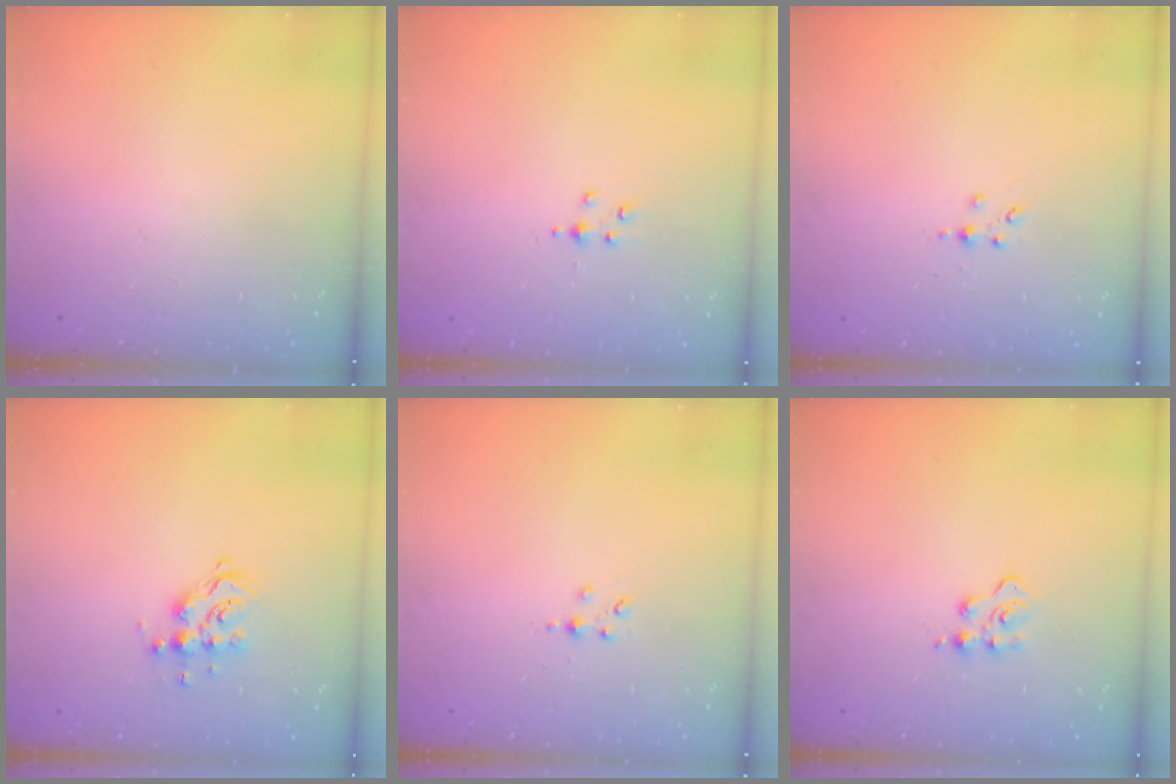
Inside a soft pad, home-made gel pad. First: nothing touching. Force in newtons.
{"total": 2.7, "press": 2.7, "slide": 0.4}
{"total": 2.9, "press": 2.9, "slide": 0.4}
{"total": 9.9, "press": 9.9, "slide": 0.9}
{"total": 2.9, "press": 2.9, "slide": 0.4}
{"total": 3.4, "press": 3.4, "slide": 0.5}